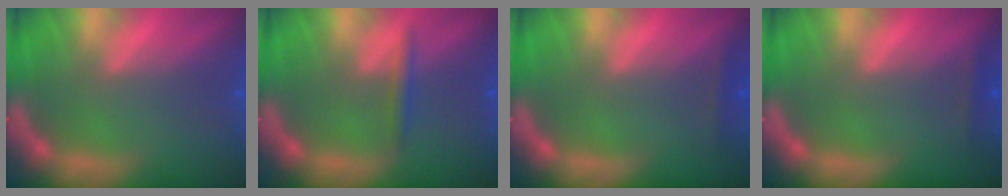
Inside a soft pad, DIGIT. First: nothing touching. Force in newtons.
{"total": 1.4}
{"total": 0.9}
{"total": 0.9}